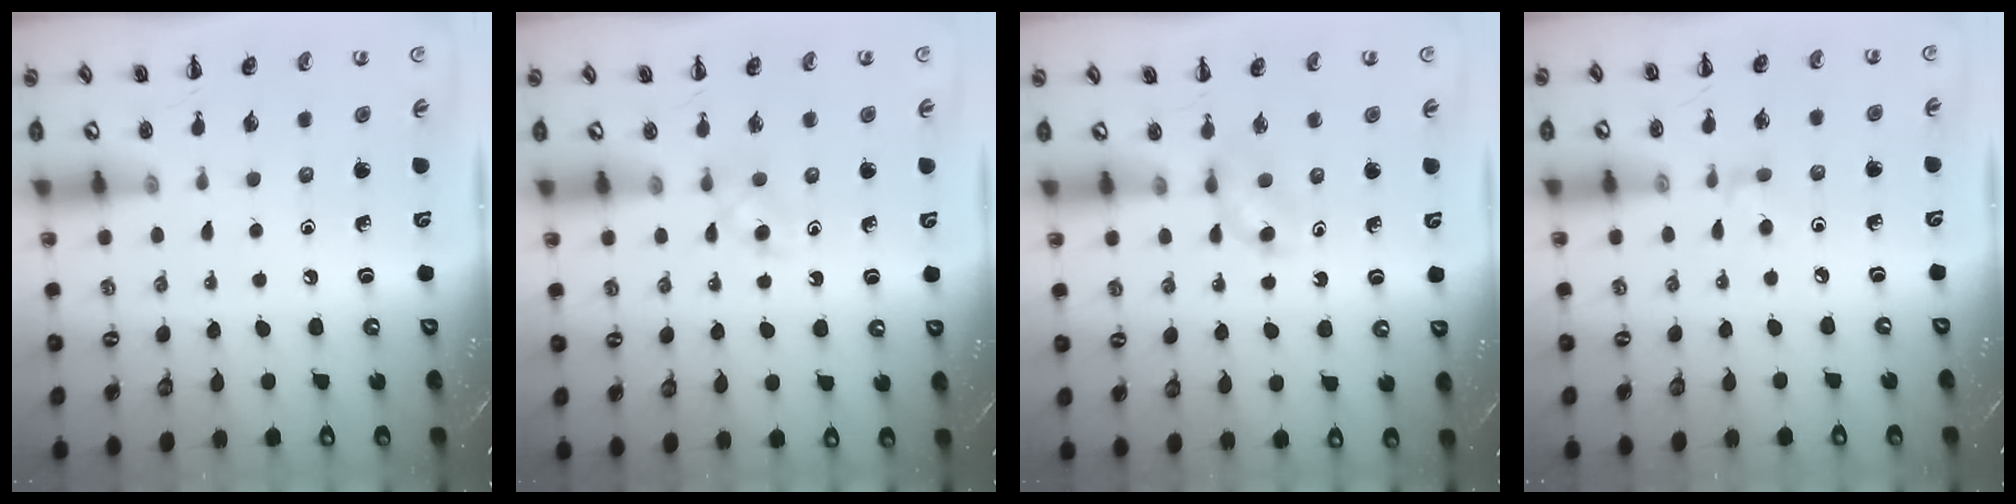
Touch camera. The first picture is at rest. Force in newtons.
{"total": 3.3, "press": 3.1, "slide": 0.9}
{"total": 3.0, "press": 2.7, "slide": 1.1}
{"total": 2.6, "press": 2.4, "slide": 1.0}